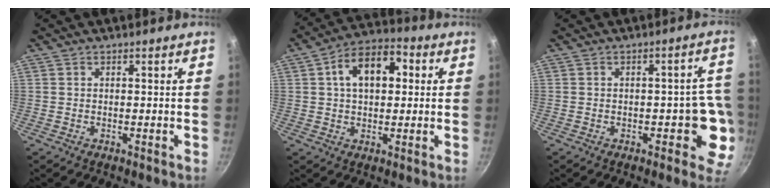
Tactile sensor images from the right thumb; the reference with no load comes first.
{"total": 12.1, "force": [2.7, 7.6, 9.1], "torque": [-0.112, 0.024, 0.030]}
{"total": 8.0, "force": [-2.3, 4.4, 6.3], "torque": [-0.005, 0.027, -0.026]}